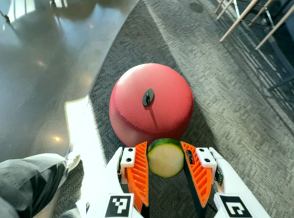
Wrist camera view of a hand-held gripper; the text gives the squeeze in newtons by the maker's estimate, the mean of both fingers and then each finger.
{"total": 13.0, "left": 12.9, "right": 13.1}